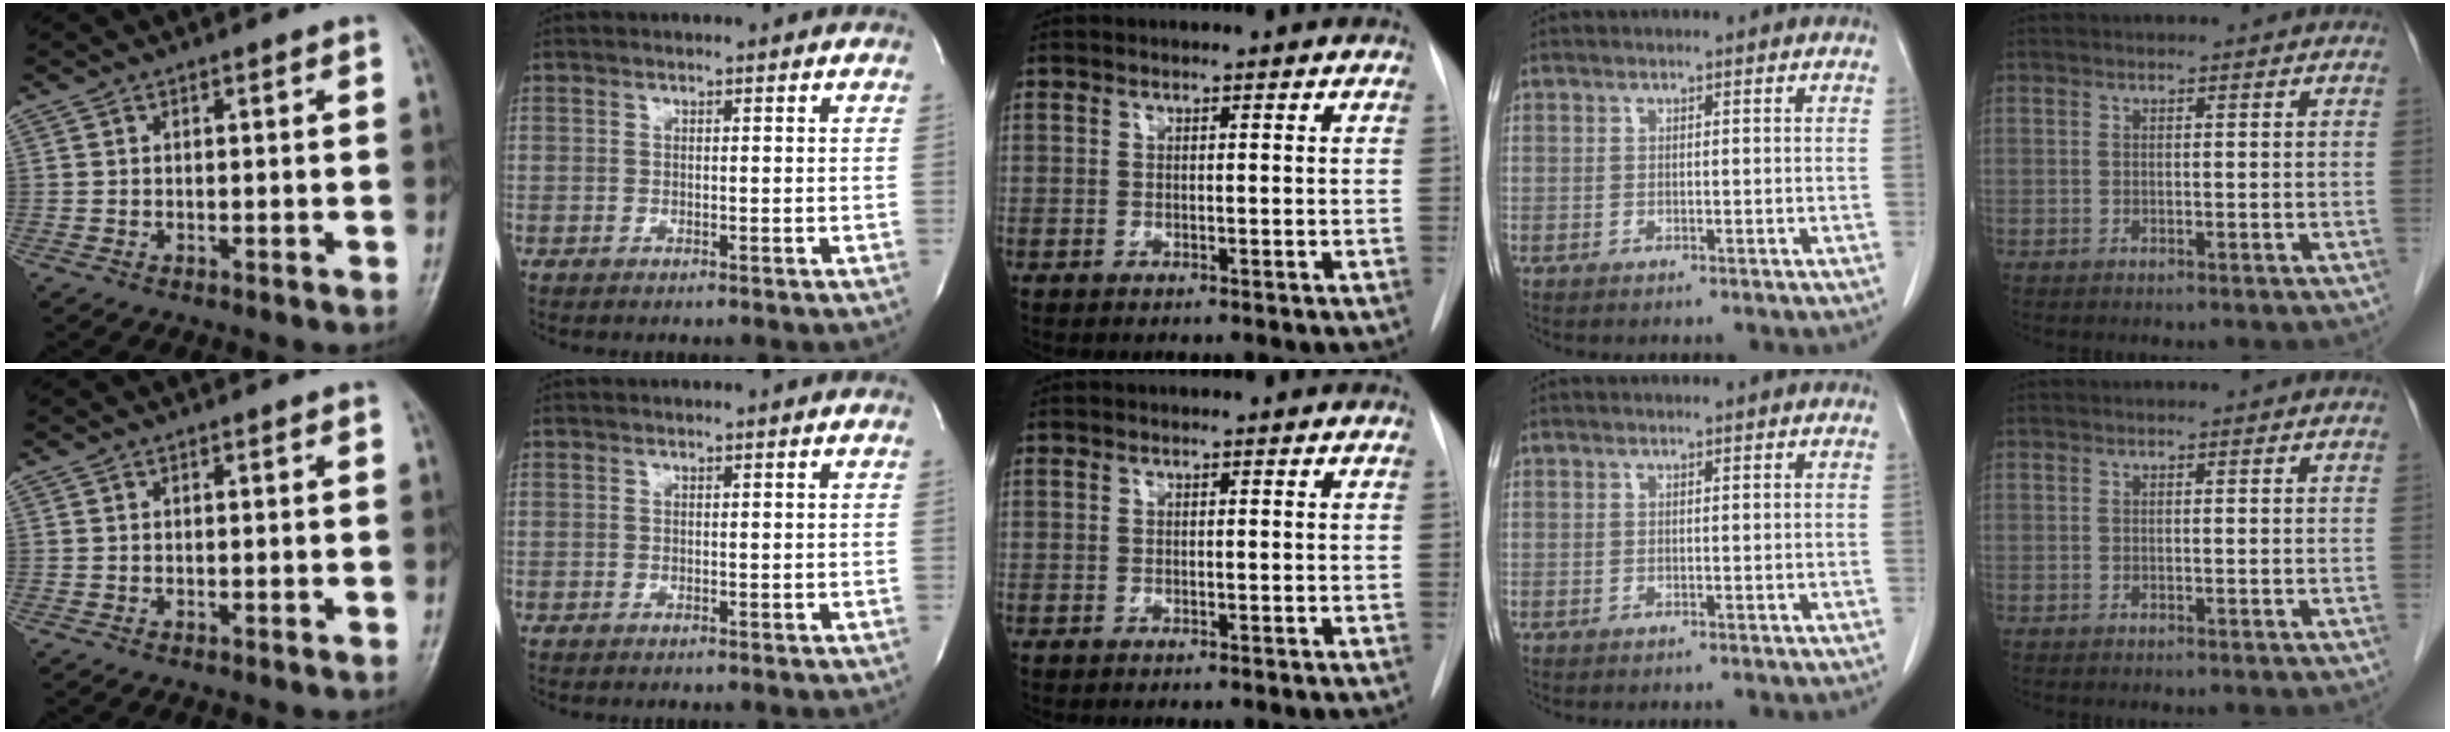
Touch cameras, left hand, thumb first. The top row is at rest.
{}